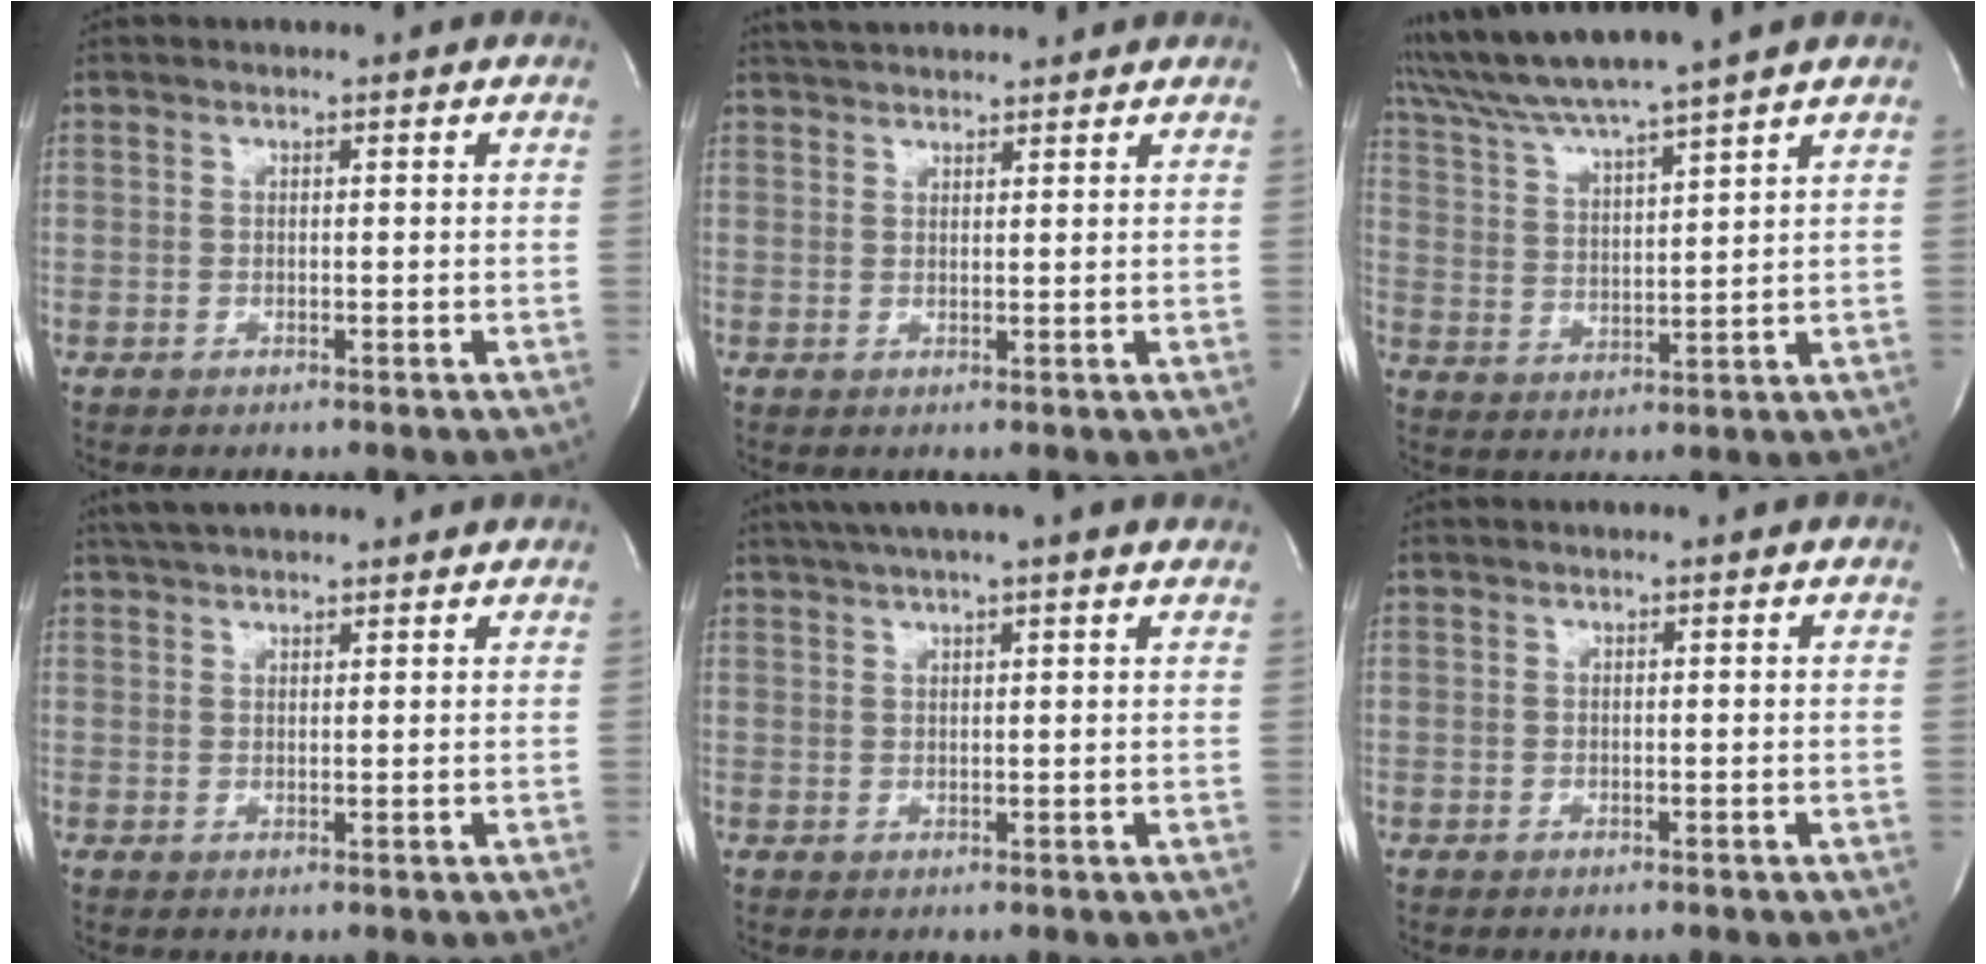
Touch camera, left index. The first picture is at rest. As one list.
[{"total": 6.3, "force": [6.0, 0.9, 1.9], "torque": [-0.035, 0.034, 0.092]}, {"total": 11.1, "force": [9.7, -2.0, 5.0], "torque": [-0.097, 0.009, 0.176]}, {"total": 8.3, "force": [7.4, 1.3, 3.6], "torque": [-0.062, 0.036, 0.112]}, {"total": 9.9, "force": [8.0, 0.4, 5.8], "torque": [-0.100, 0.036, 0.104]}, {"total": 0.0}]